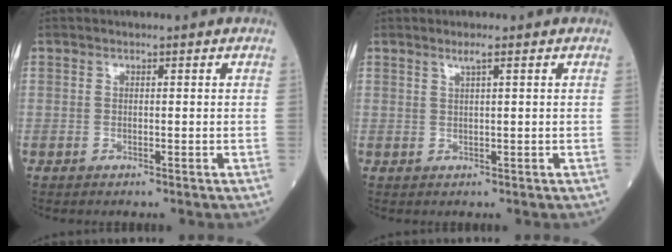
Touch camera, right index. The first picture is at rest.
{"total": 1.4, "force": [0.8, -0.2, 1.1], "torque": [-0.025, 0.000, 0.017]}